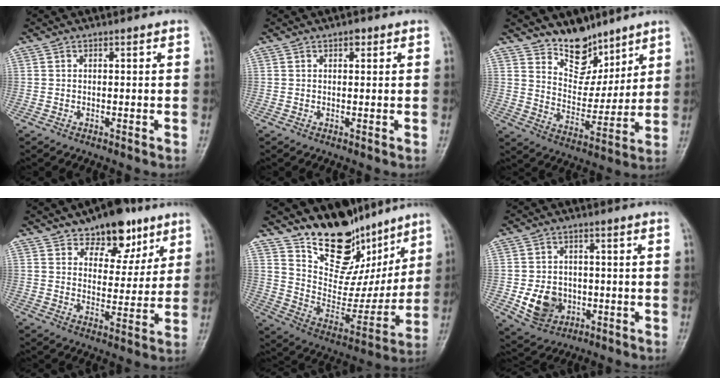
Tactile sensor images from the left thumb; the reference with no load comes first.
{"total": 1.2, "force": [0.7, 0.7, 0.8], "torque": [-0.004, 0.000, 0.006]}
{"total": 11.5, "force": [9.2, 6.2, 3.0], "torque": [-0.009, -0.076, 0.168]}
{"total": 11.6, "force": [7.6, 6.4, 6.1], "torque": [-0.044, -0.039, 0.114]}
{"total": 19.0, "force": [13.9, 9.9, 8.3], "torque": [-0.060, -0.084, 0.239]}
{"total": 8.3, "force": [-2.0, 6.7, 4.4], "torque": [-0.050, 0.005, -0.026]}